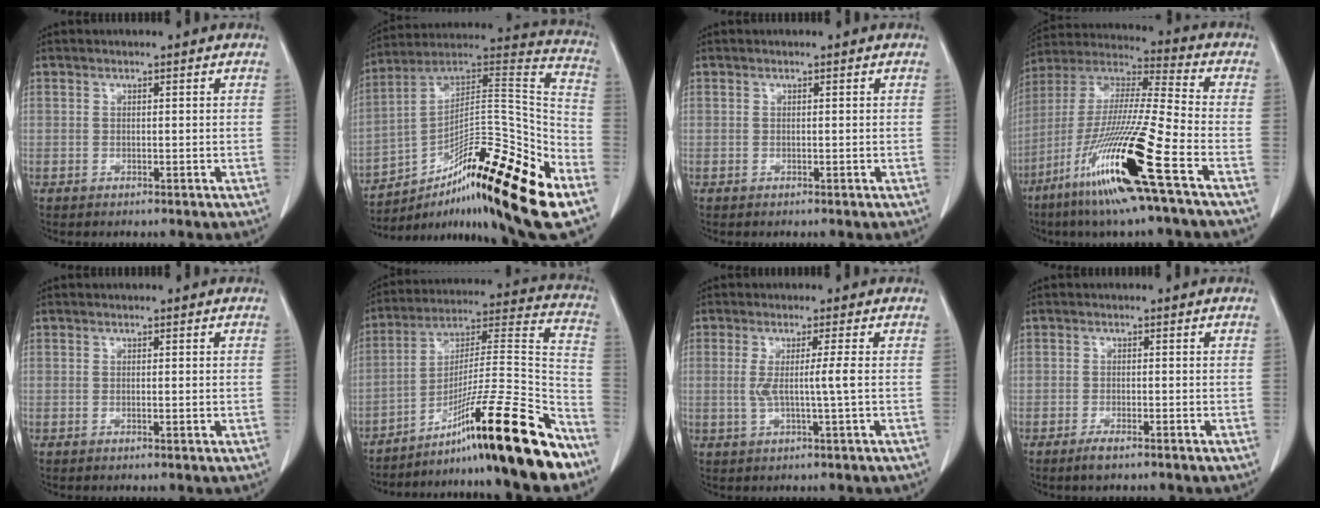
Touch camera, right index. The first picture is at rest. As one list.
[{"total": 25.8, "force": [-14.9, 3.1, 20.8], "torque": [-0.253, 0.031, -0.239]}, {"total": 0.0}, {"total": 20.4, "force": [-9.8, -0.5, 17.9], "torque": [-0.386, -0.051, -0.196]}, {"total": 0.7, "force": [-0.1, 0.0, 0.7], "torque": [-0.013, -0.002, -0.001]}, {"total": 23.4, "force": [-16.2, -0.1, 16.9], "torque": [-0.229, 0.010, -0.269]}, {"total": 3.8, "force": [0.0, -1.0, 3.7], "torque": [-0.072, -0.006, 0.000]}, {"total": 2.0, "force": [-1.5, 0.3, 1.2], "torque": [-0.027, -0.003, -0.026]}]